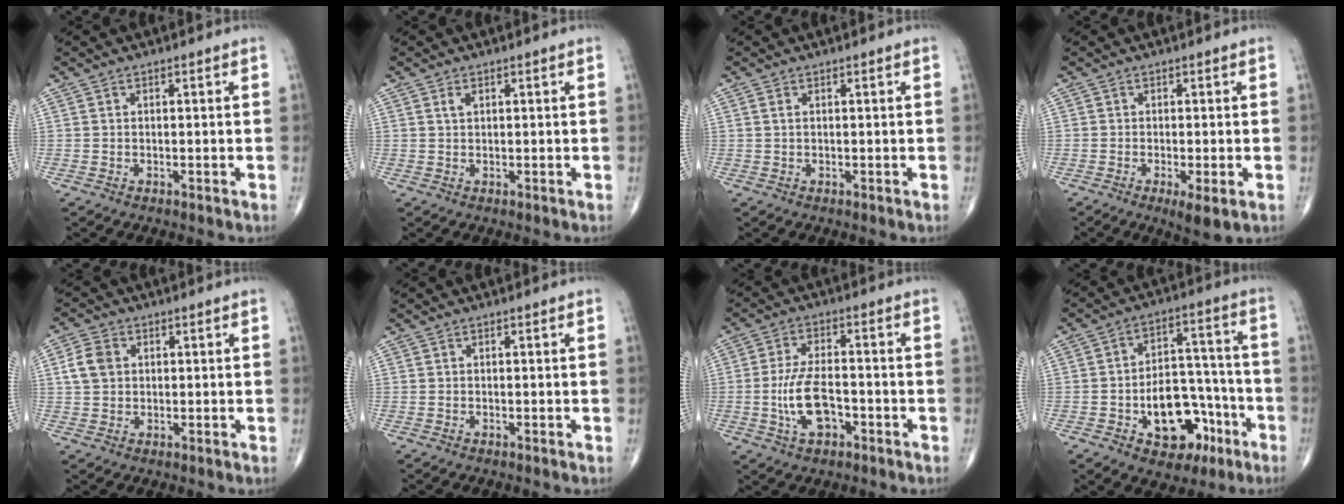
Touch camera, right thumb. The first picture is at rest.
{"total": 1.1, "force": [0.5, 0.6, 0.8], "torque": [-0.015, 0.004, 0.010]}
{"total": 0.9, "force": [0.3, 0.5, 0.7], "torque": [-0.019, 0.006, 0.008]}
{"total": 4.2, "force": [-1.6, 0.9, 3.8], "torque": [-0.064, -0.012, -0.027]}
{"total": 5.1, "force": [1.1, 4.0, 3.0], "torque": [-0.053, 0.004, 0.018]}
{"total": 0.0}
{"total": 8.8, "force": [-2.5, 4.3, 7.2], "torque": [-0.143, 0.017, -0.045]}
{"total": 15.0, "force": [-6.1, 9.6, 9.8], "torque": [-0.098, 0.058, -0.080]}